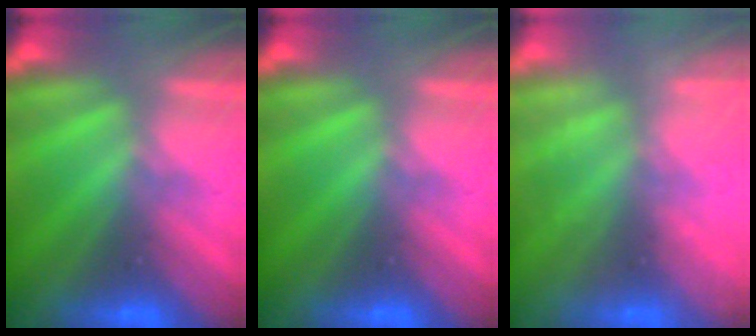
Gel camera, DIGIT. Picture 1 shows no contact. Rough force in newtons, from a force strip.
{"total": 0.0}
{"total": 2.2}